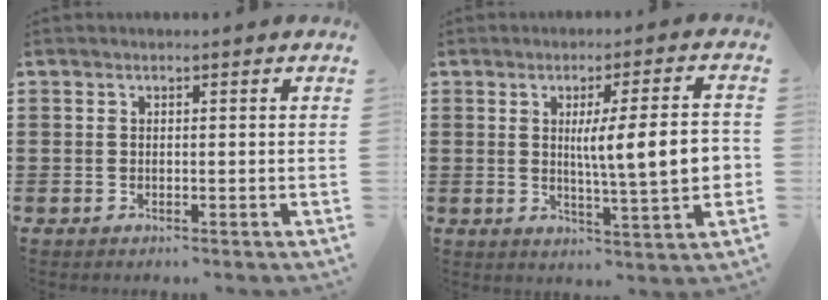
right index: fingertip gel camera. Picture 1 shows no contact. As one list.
[{"total": 9.9, "force": [0.6, 1.3, 9.8], "torque": [-0.160, -0.005, 0.004]}]